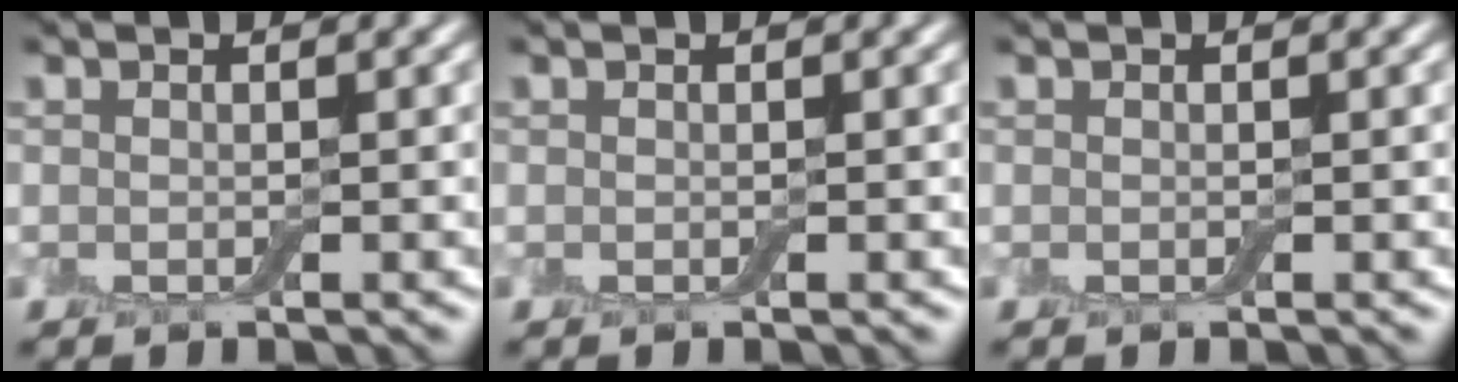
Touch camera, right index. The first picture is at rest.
{"total": 0.0}
{"total": 0.0}